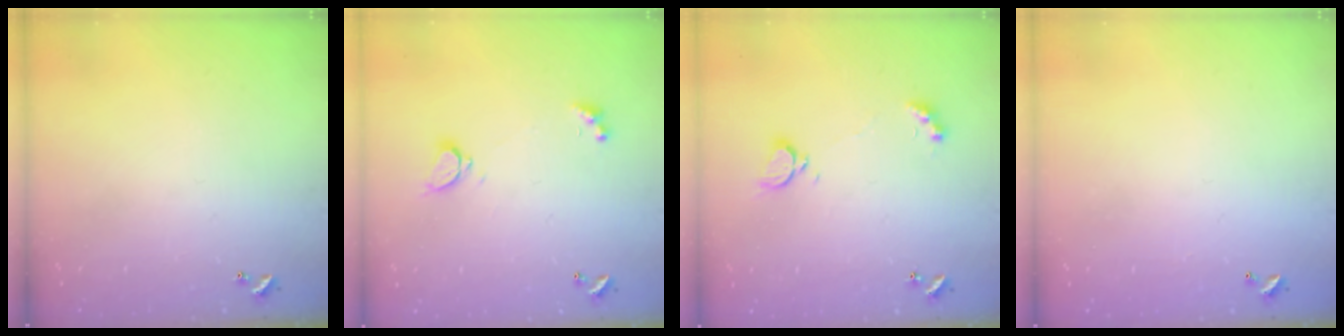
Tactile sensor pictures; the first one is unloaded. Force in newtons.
{"total": 2.3, "press": 2.2, "slide": 0.7}
{"total": 2.5, "press": 2.4, "slide": 0.5}
{"total": 2.8, "press": 2.8, "slide": 0.1}